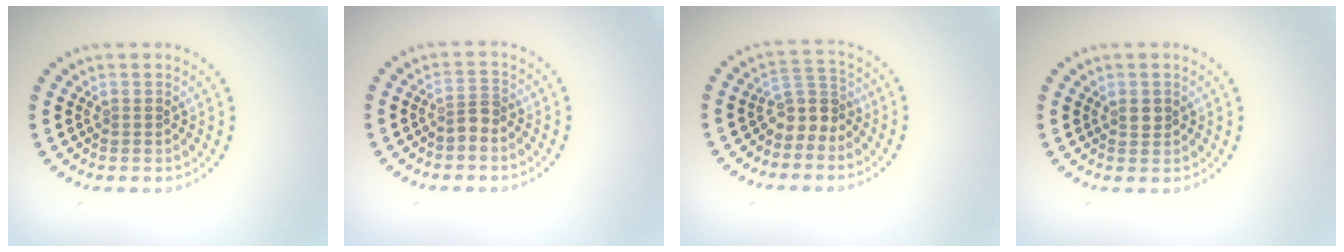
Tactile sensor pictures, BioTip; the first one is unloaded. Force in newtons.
{"total": 1.7, "press": 1.3, "slide": 1.0}
{"total": 2.8, "press": 2.1, "slide": 1.9}
{"total": 1.0, "press": 1.0, "slide": 0.3}